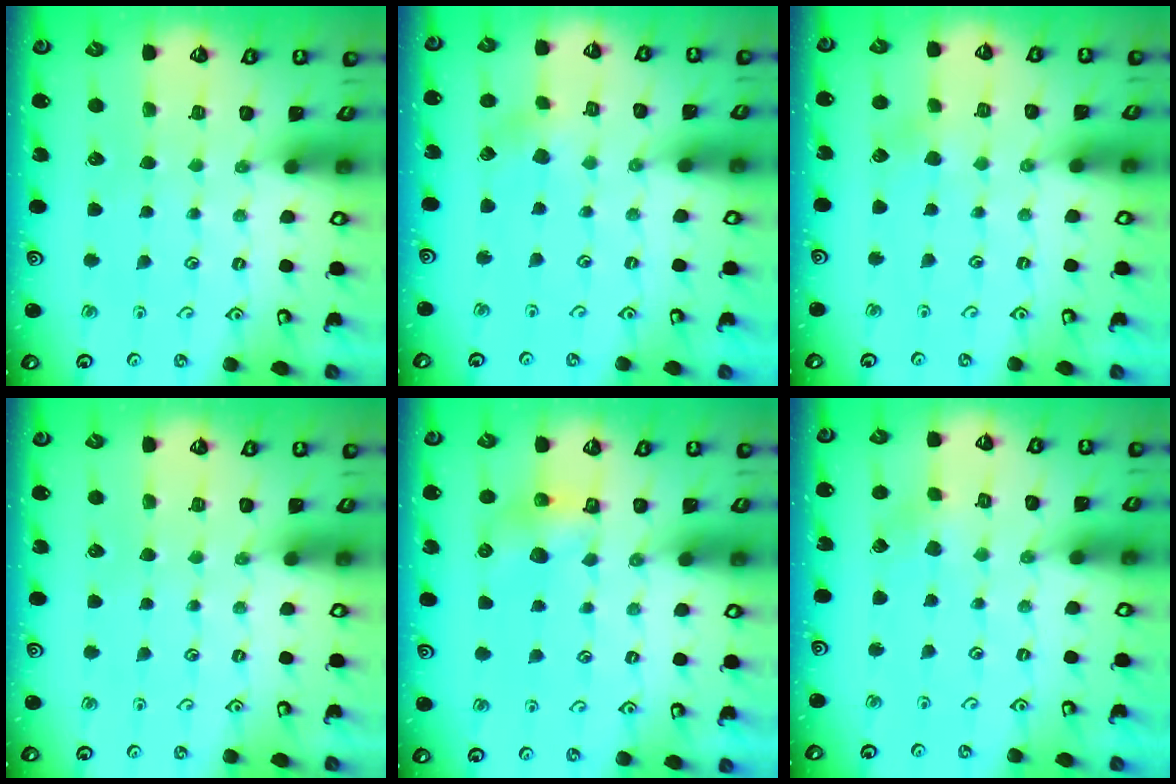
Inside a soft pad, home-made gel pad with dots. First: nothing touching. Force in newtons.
{"total": 2.5, "press": 2.5, "slide": 0.4}
{"total": 2.1, "press": 2.1, "slide": 0.3}
{"total": 0.0}
{"total": 7.5, "press": 7.4, "slide": 0.9}
{"total": 2.2, "press": 2.2, "slide": 0.1}